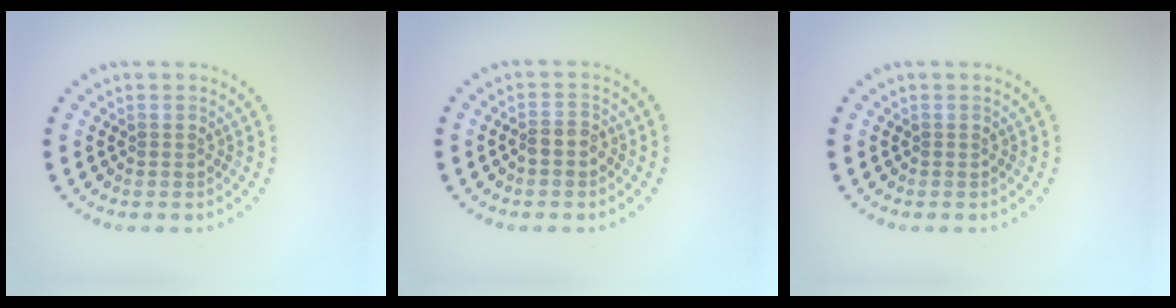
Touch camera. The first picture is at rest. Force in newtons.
{"total": 1.7, "press": 1.5, "slide": 0.7}
{"total": 0.0}